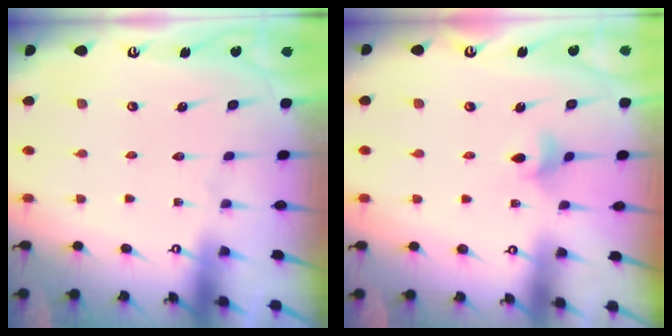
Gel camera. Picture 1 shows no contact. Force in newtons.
{"total": 5.0, "press": 4.9, "slide": 1.0}